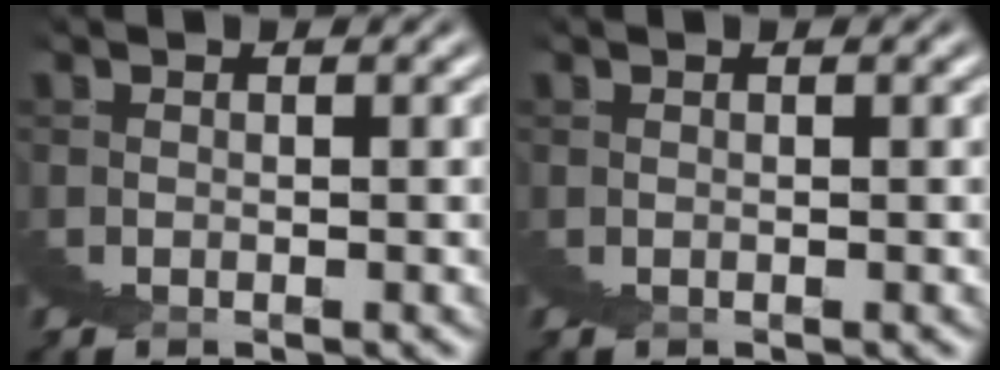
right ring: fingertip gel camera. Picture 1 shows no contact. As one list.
[{"total": 0.0}]